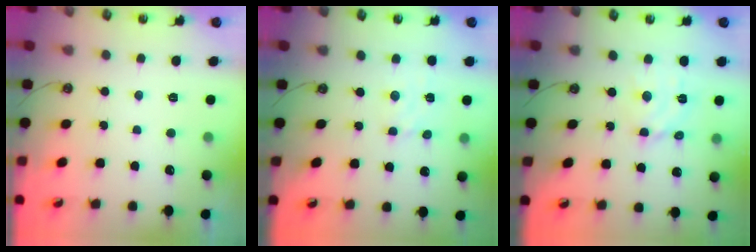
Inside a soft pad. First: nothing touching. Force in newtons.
{"total": 3.7, "press": 3.6, "slide": 0.4}
{"total": 7.9, "press": 7.9, "slide": 0.4}